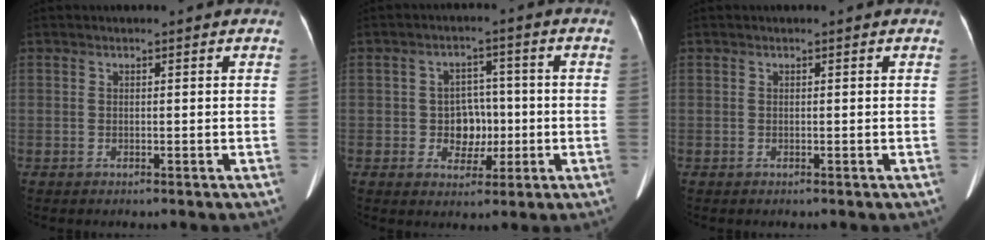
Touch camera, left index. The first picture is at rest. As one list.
[{"total": 5.3, "force": [-0.8, 4.2, 3.2], "torque": [-0.053, 0.014, -0.008]}, {"total": 0.0}]